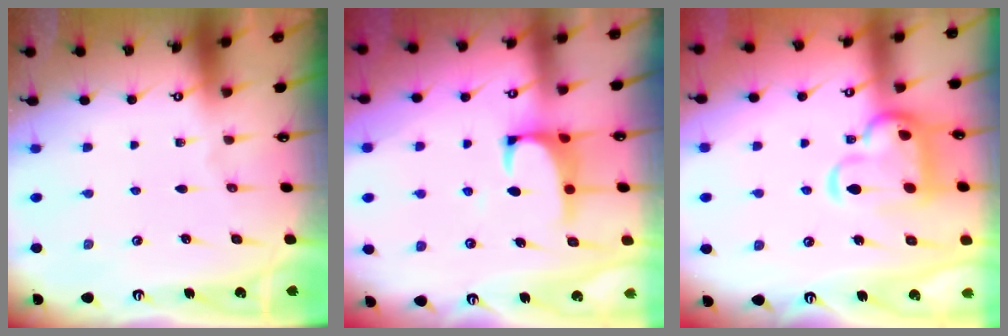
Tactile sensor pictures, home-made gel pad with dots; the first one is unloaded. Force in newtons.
{"total": 1.6, "press": 1.4, "slide": 0.8}
{"total": 7.4, "press": 7.3, "slide": 1.3}